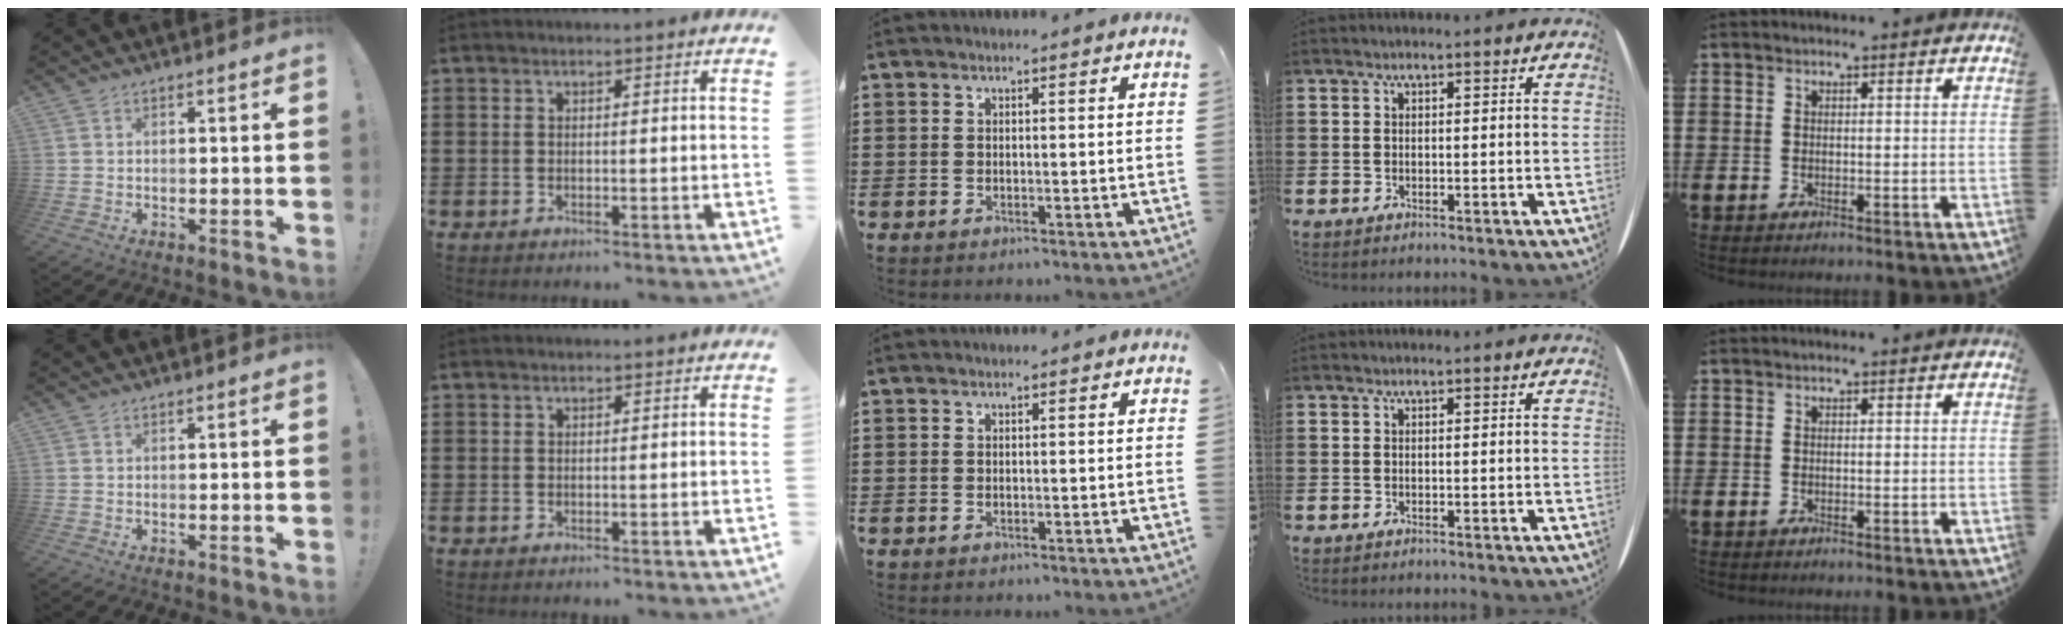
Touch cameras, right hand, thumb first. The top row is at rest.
{}